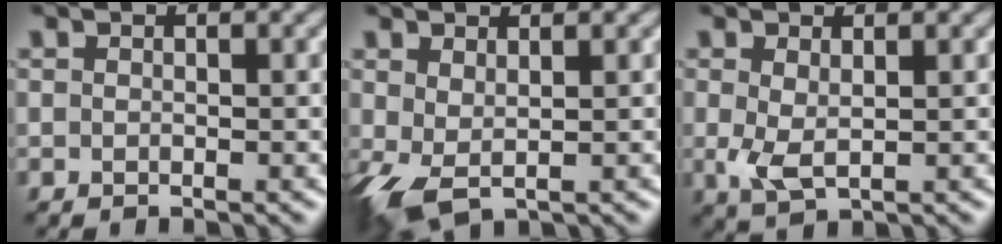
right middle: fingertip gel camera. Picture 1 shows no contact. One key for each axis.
{"total": 3.4, "fx": 0.1, "fy": 1.7, "fz": 2.9, "tx": -0.078, "ty": -0.004, "tz": 0.003}
{"total": 2.5, "fx": 0.3, "fy": 1.2, "fz": 2.1, "tx": -0.050, "ty": -0.003, "tz": 0.007}